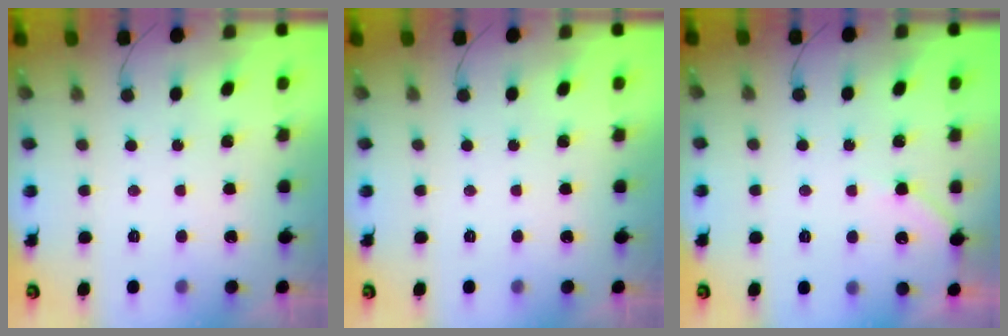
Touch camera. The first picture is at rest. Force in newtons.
{"total": 0.0}
{"total": 4.4, "press": 4.3, "slide": 0.5}